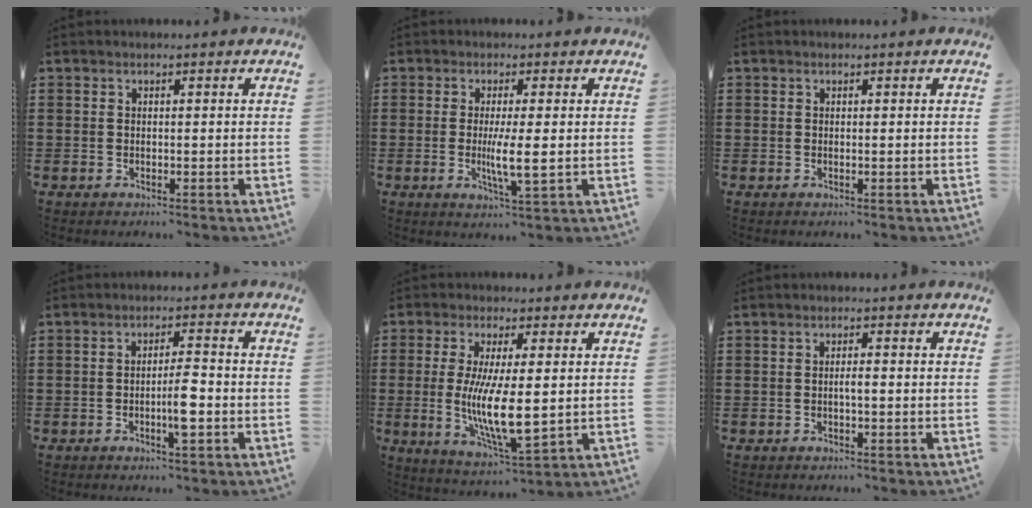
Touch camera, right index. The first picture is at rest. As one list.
[{"total": 4.9, "force": [-0.3, 0.4, 4.9], "torque": [-0.087, -0.007, -0.007]}, {"total": 0.0}, {"total": 4.6, "force": [-1.4, 0.8, 4.3], "torque": [-0.080, 0.000, -0.028]}, {"total": 10.0, "force": [-0.2, 2.6, 9.7], "torque": [-0.194, -0.019, -0.006]}, {"total": 1.4, "force": [-0.3, 0.2, 1.3], "torque": [-0.025, -0.002, -0.005]}]